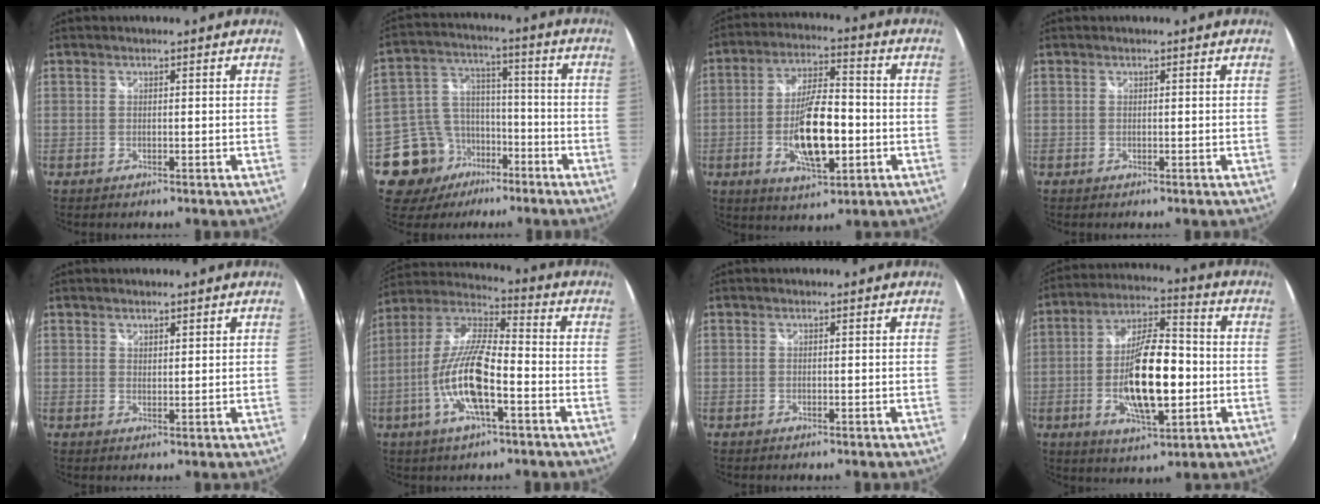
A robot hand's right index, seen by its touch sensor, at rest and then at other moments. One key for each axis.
{"total": 13.0, "fx": -7.5, "fy": 9.7, "fz": 4.4, "tx": -0.113, "ty": 0.032, "tz": -0.116}
{"total": 13.1, "fx": -3.1, "fy": 4.5, "fz": 12.0, "tx": -0.224, "ty": -0.001, "tz": -0.047}
{"total": 0.0}
{"total": 1.5, "fx": 1.3, "fy": 0.6, "fz": 0.3, "tx": 0.000, "ty": 0.001, "tz": 0.022}
{"total": 14.4, "fx": -5.0, "fy": 3.9, "fz": 12.9, "tx": -0.263, "ty": -0.002, "tz": -0.097}
{"total": 0.0}
{"total": 15.8, "fx": -2.8, "fy": 5.3, "fz": 14.6, "tx": -0.270, "ty": 0.005, "tz": -0.046}